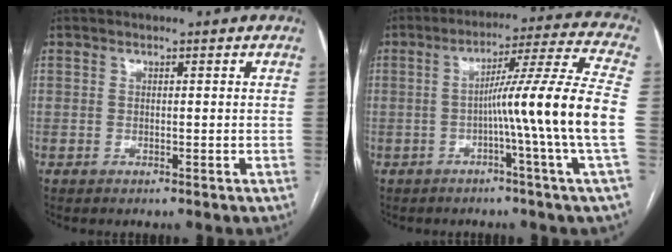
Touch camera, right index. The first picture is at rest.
{"total": 14.2, "force": [-2.5, -3.0, 13.7], "torque": [-0.200, 0.004, -0.048]}